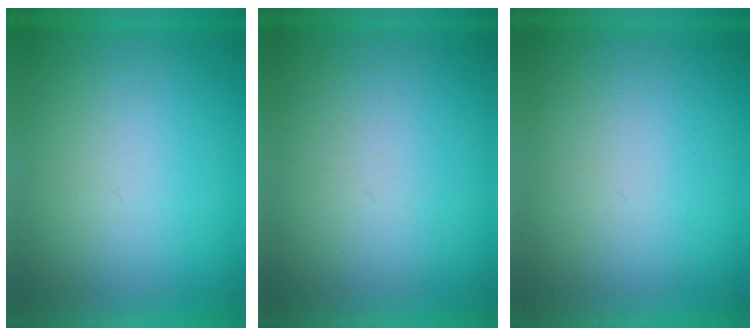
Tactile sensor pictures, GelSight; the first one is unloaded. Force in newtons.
{"total": 1.2}
{"total": 0.0}